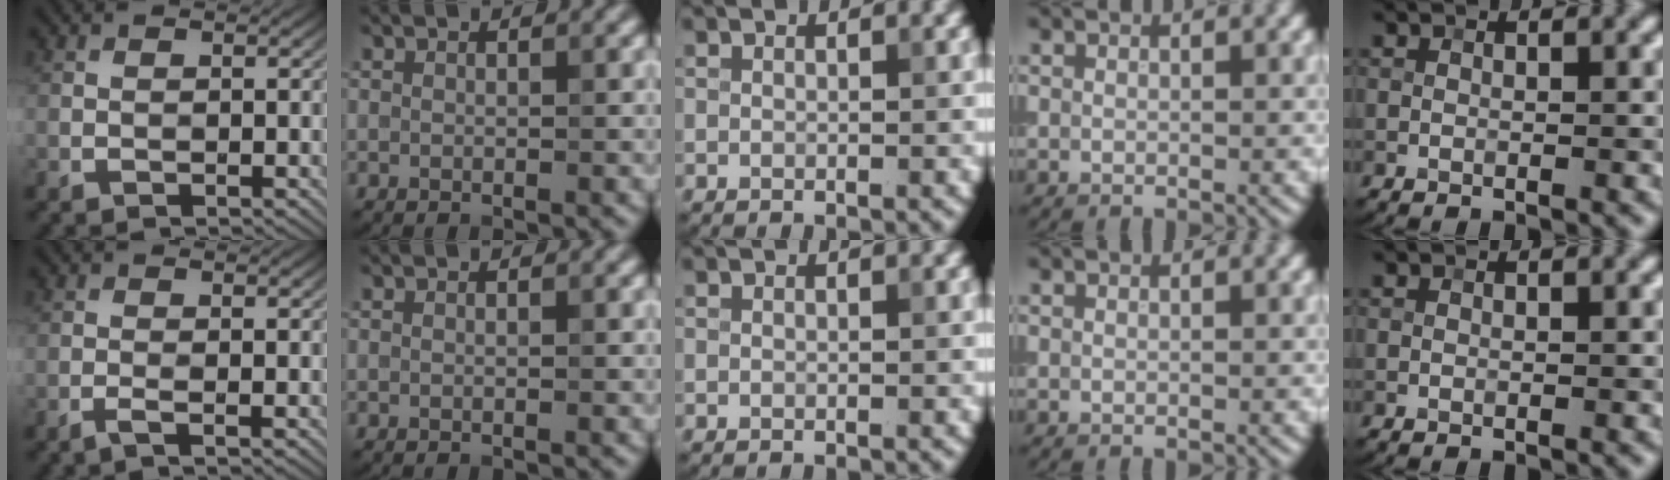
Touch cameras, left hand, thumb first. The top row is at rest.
{"thumb": {"total": 1.1, "force": [0.4, 0.0, 1.0], "torque": [-0.013, 0.008, -0.004]}}